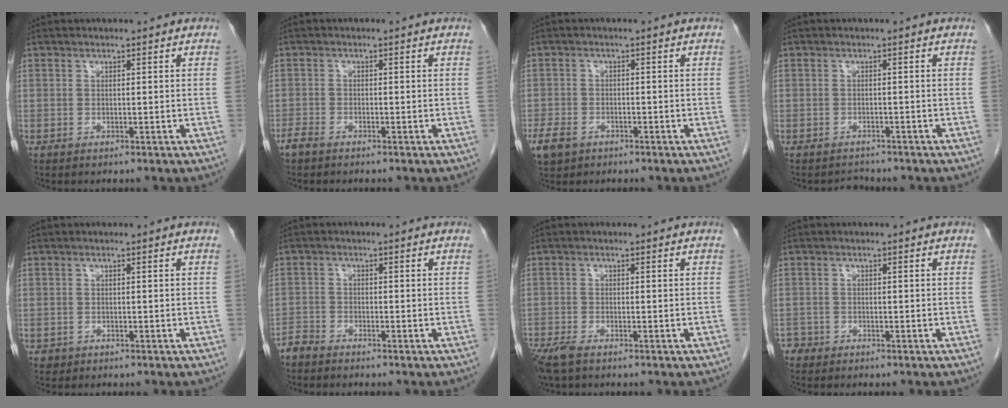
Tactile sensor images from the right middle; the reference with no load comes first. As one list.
[{"total": 1.9, "force": [-1.5, 0.6, 0.9], "torque": [-0.022, -0.002, -0.028]}, {"total": 5.0, "force": [-3.2, 3.3, 2.1], "torque": [-0.043, -0.002, -0.052]}, {"total": 1.8, "force": [-1.6, 0.6, -0.4], "torque": [0.002, -0.005, -0.025]}, {"total": 0.7, "force": [-0.4, 0.5, 0.0], "torque": [-0.007, 0.002, -0.007]}, {"total": 2.1, "force": [-2.1, 0.4, 0.1], "torque": [0.003, -0.003, -0.039]}, {"total": 4.4, "force": [-3.4, 1.2, 2.6], "torque": [-0.057, -0.013, -0.060]}, {"total": 1.3, "force": [-1.1, 0.7, -0.2], "torque": [-0.001, 0.003, -0.020]}]